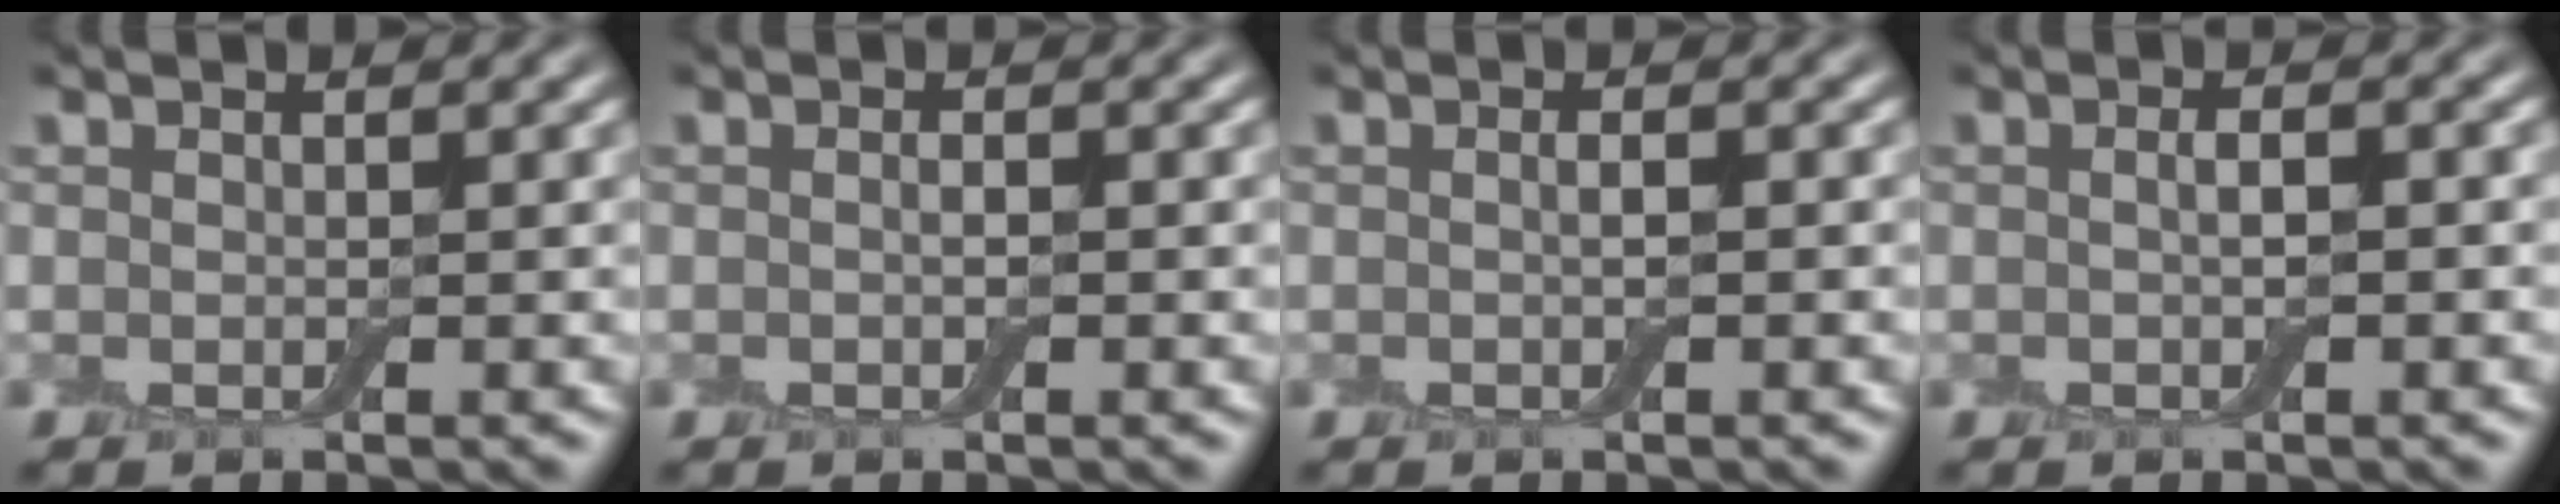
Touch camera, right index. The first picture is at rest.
{"total": 0.8, "force": [-0.1, 0.2, 0.7], "torque": [-0.015, 0.000, -0.002]}
{"total": 1.0, "force": [0.0, 0.2, 1.0], "torque": [-0.012, -0.006, -0.001]}
{"total": 1.7, "force": [0.2, 0.6, 1.6], "torque": [-0.010, -0.004, -0.008]}